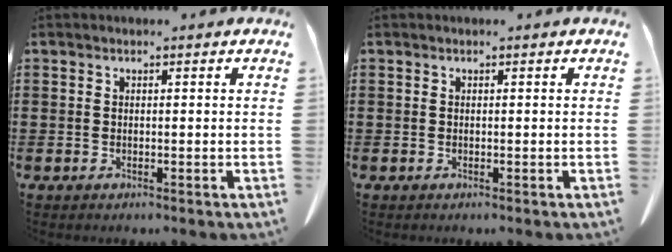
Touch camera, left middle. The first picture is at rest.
{"total": 0.0}